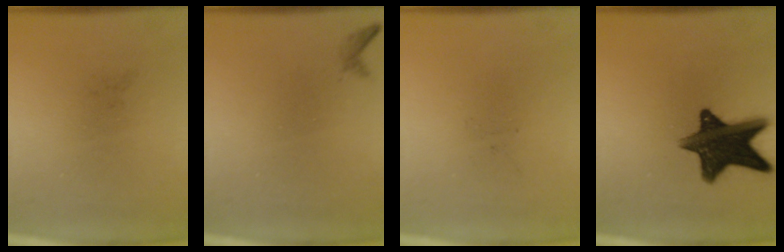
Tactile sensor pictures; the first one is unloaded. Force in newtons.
{"total": 0.6}
{"total": 0.0}
{"total": 14.0}